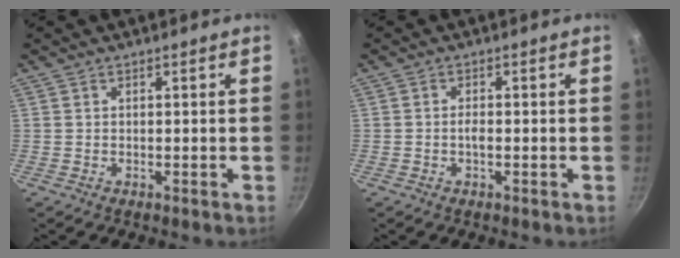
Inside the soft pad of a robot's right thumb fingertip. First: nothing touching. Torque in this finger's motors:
{"motor_torque": [-0.34, 0.17, 0.12, 0.24, 0.01]}